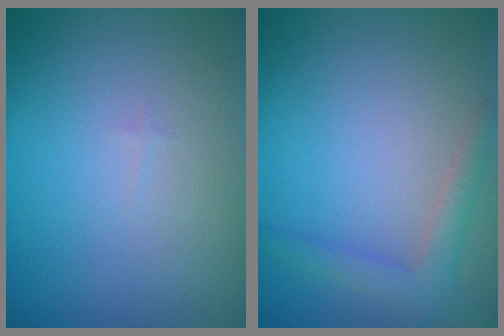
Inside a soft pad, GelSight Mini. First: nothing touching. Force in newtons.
{"total": 2.3, "press": 2.3, "slide": 0.1}